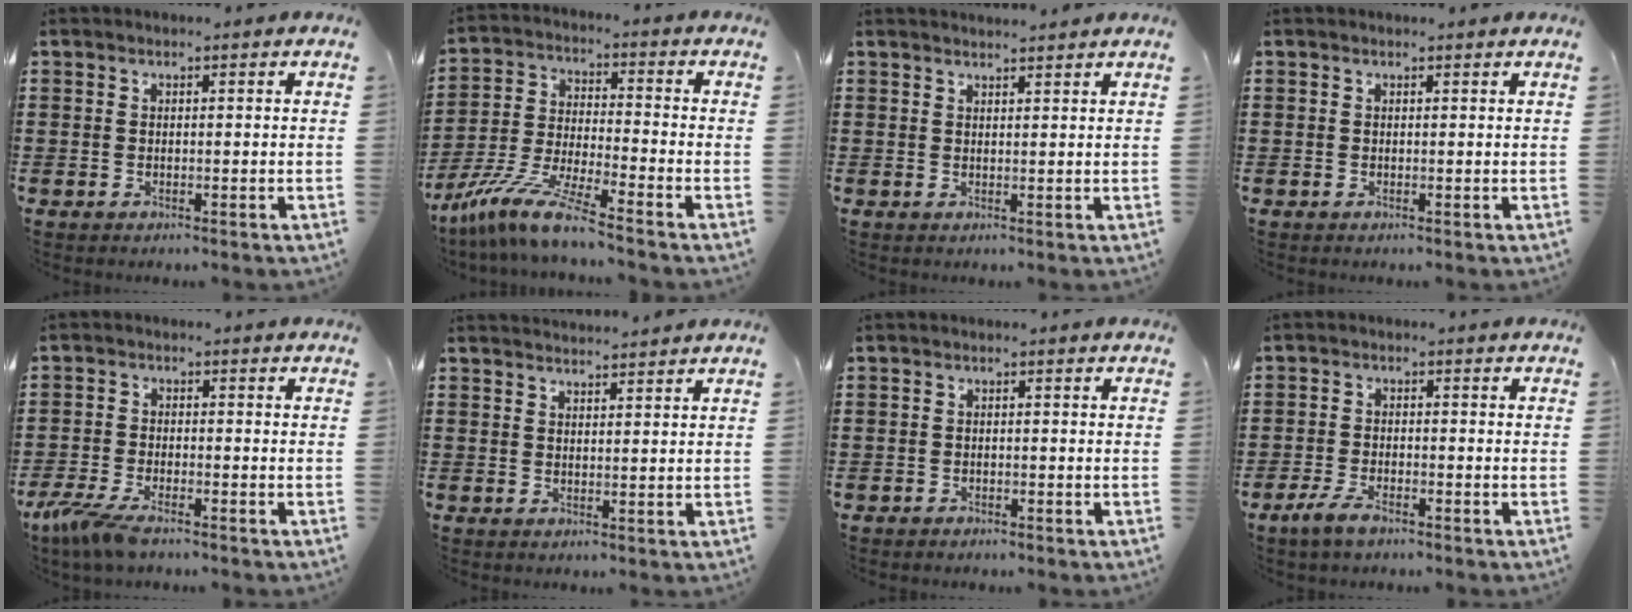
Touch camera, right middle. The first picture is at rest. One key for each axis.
{"total": 9.5, "fx": -8.0, "fy": -0.2, "fz": 5.0, "tx": -0.112, "ty": -0.007, "tz": -0.165}
{"total": 1.5, "fx": 1.5, "fy": -0.1, "fz": 0.2, "tx": -0.006, "ty": 0.000, "tz": 0.029}
{"total": 0.0}
{"total": 4.9, "fx": -3.7, "fy": 0.8, "fz": 3.1, "tx": -0.086, "ty": -0.019, "tz": -0.075}
{"total": 2.0, "fx": 2.0, "fy": -0.1, "fz": 0.1, "tx": -0.007, "ty": 0.002, "tz": 0.039}
{"total": 0.8, "fx": -0.8, "fy": 0.2, "fz": 0.0, "tx": -0.001, "ty": 0.001, "tz": -0.018}
{"total": 3.4, "fx": -2.3, "fy": 1.1, "fz": 2.2, "tx": -0.051, "ty": 0.003, "tz": -0.048}